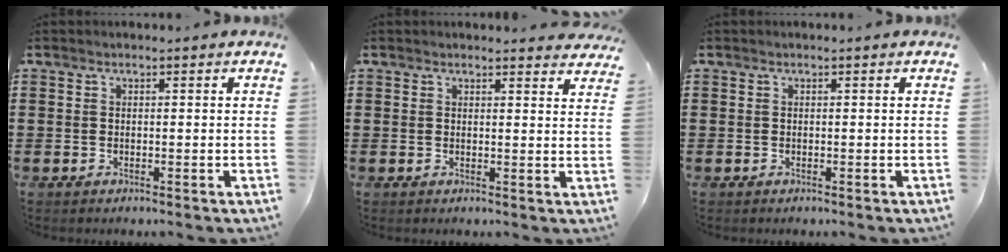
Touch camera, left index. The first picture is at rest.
{"total": 2.0, "force": [2.0, 0.1, 0.4], "torque": [-0.005, -0.005, 0.037]}
{"total": 0.0}